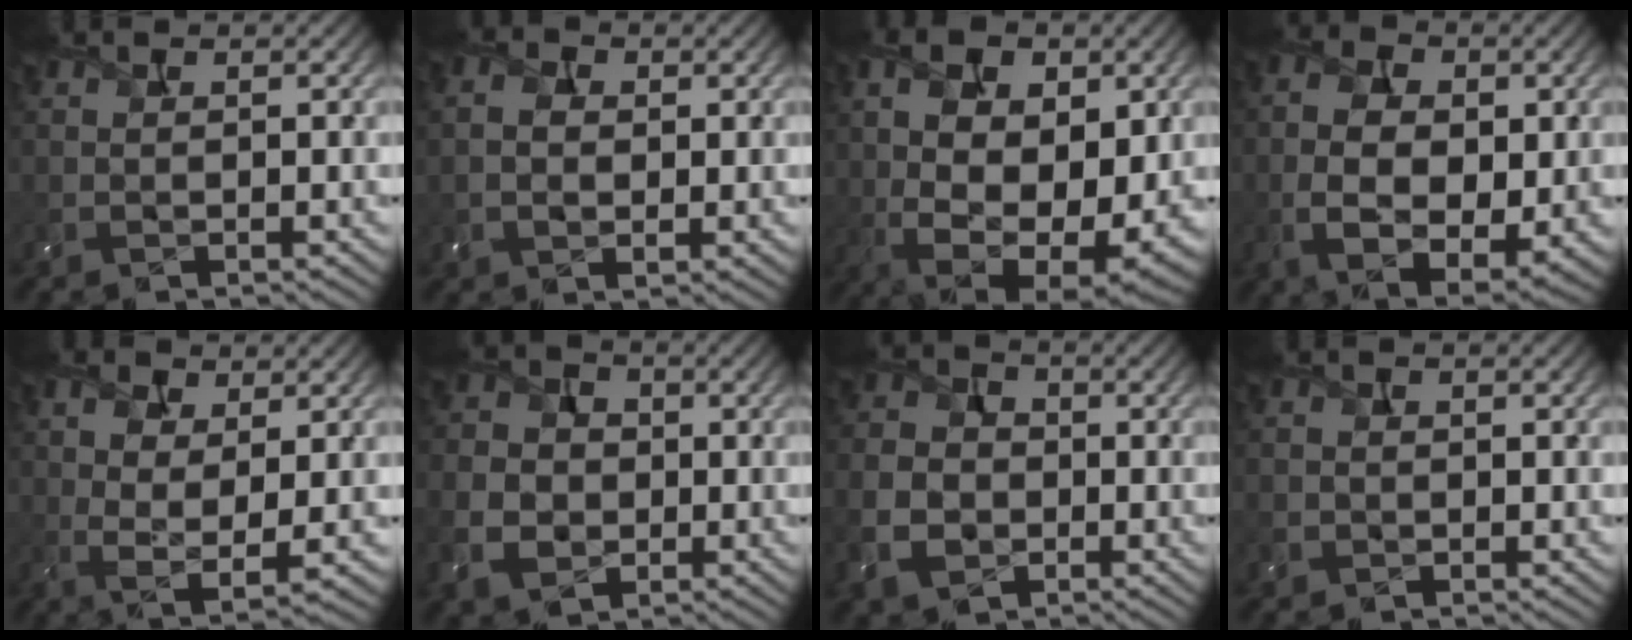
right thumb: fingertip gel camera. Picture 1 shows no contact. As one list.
[{"total": 4.1, "force": [0.4, 2.8, 2.9], "torque": [-0.055, 0.004, 0.000]}, {"total": 15.0, "force": [1.5, 8.9, 12.0], "torque": [-0.205, -0.004, 0.030]}, {"total": 10.2, "force": [-0.5, 6.6, 7.8], "torque": [-0.170, -0.003, -0.006]}, {"total": 5.3, "force": [1.3, 2.2, 4.6], "torque": [-0.103, 0.001, 0.021]}, {"total": 7.3, "force": [-1.6, 6.1, 3.6], "torque": [-0.101, -0.021, -0.041]}, {"total": 7.3, "force": [-2.5, 5.7, 3.7], "torque": [-0.107, -0.021, -0.057]}, {"total": 1.5, "force": [-0.6, 1.4, 0.4], "torque": [-0.003, -0.002, -0.015]}]